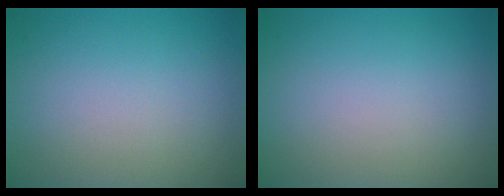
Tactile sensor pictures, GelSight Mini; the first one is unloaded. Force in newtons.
{"total": 0.0}